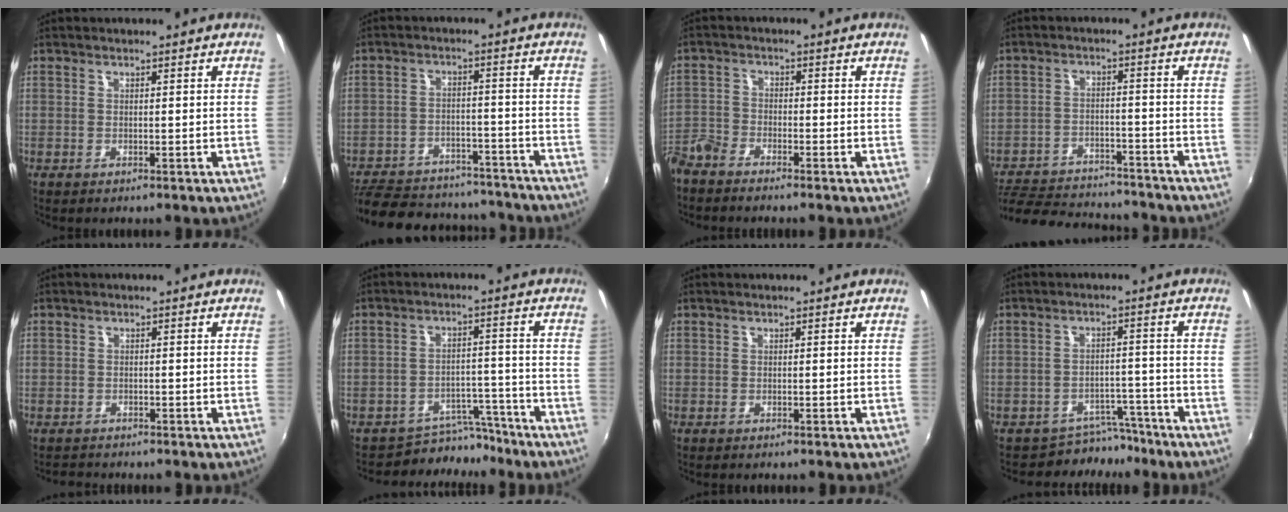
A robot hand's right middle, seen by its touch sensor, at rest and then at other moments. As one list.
[{"total": 24.3, "force": [-20.5, 9.0, 9.4], "torque": [-0.209, 0.011, -0.267]}, {"total": 4.4, "force": [-4.0, 1.3, 1.3], "torque": [-0.038, -0.007, -0.090]}, {"total": 18.9, "force": [-16.2, 6.6, 7.1], "torque": [-0.168, 0.003, -0.228]}, {"total": 1.6, "force": [-1.3, 0.8, -0.2], "torque": [-0.003, 0.004, -0.022]}, {"total": 6.9, "force": [-6.3, 2.8, 0.1], "torque": [-0.003, 0.025, -0.089]}, {"total": 0.0}, {"total": 5.9, "force": [-5.2, 2.7, -0.1], "torque": [0.003, 0.021, -0.071]}]